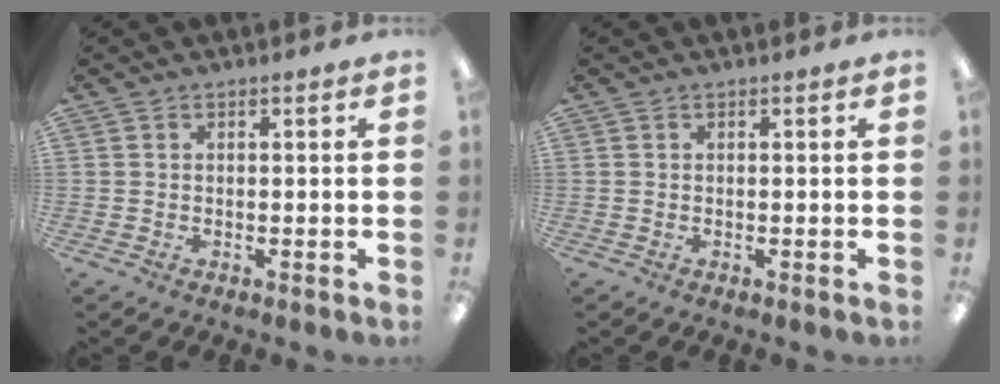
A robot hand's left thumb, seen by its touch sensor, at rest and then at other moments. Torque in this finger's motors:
{"motor_torque": [0.00, 0.00, -0.15, 0.15, 0.00]}